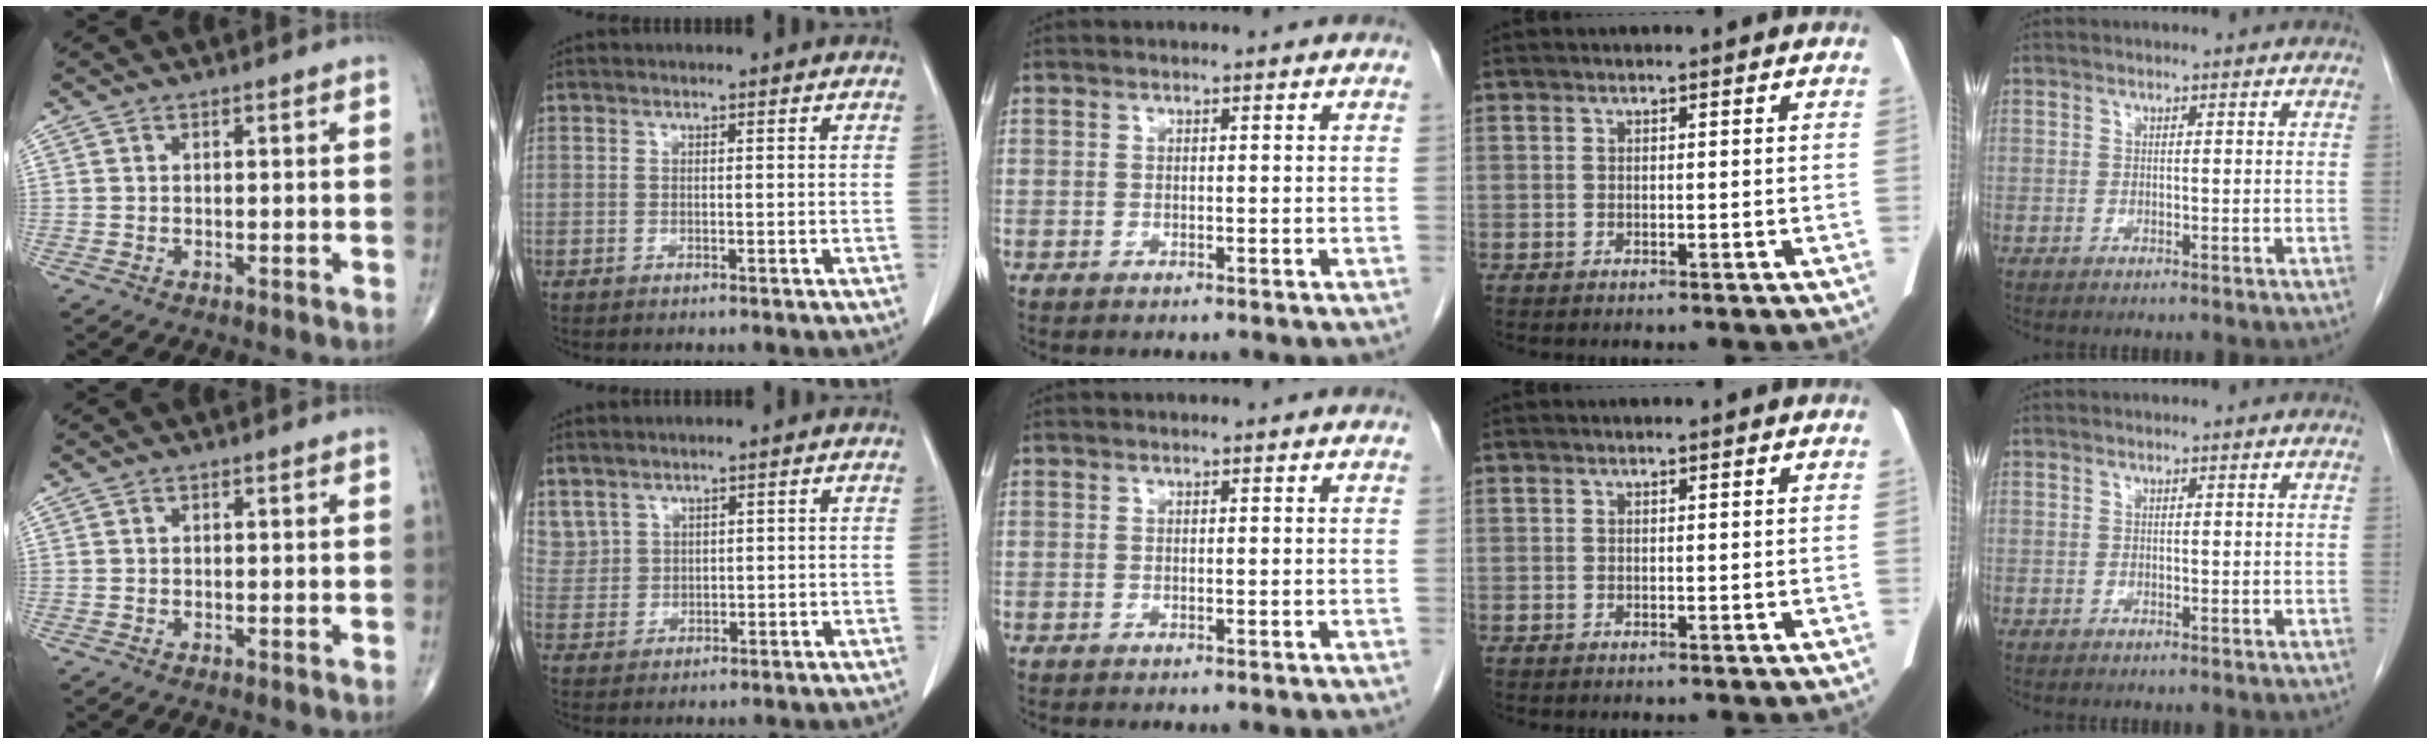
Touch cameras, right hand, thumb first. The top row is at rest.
{"index": {"total": 8.7, "force": [5.1, 6.9, 1.3], "torque": [-0.052, 0.023, 0.128]}}